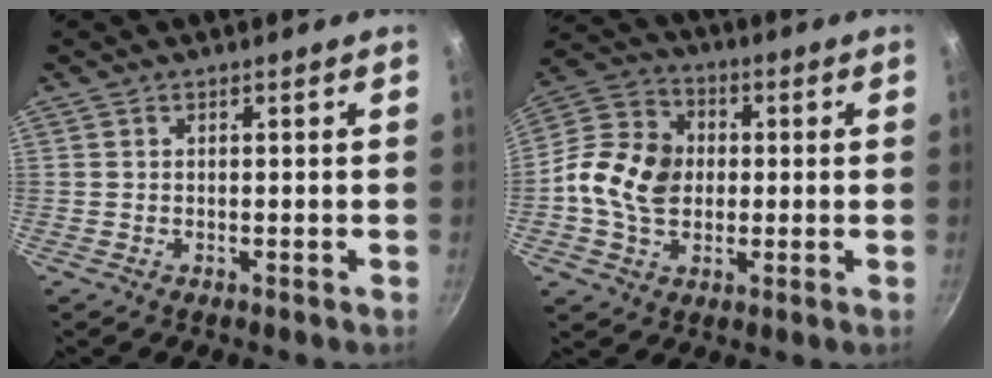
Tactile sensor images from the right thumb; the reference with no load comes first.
{"total": 14.3, "force": [-0.4, 11.1, 9.1], "torque": [-0.148, 0.020, -0.025]}